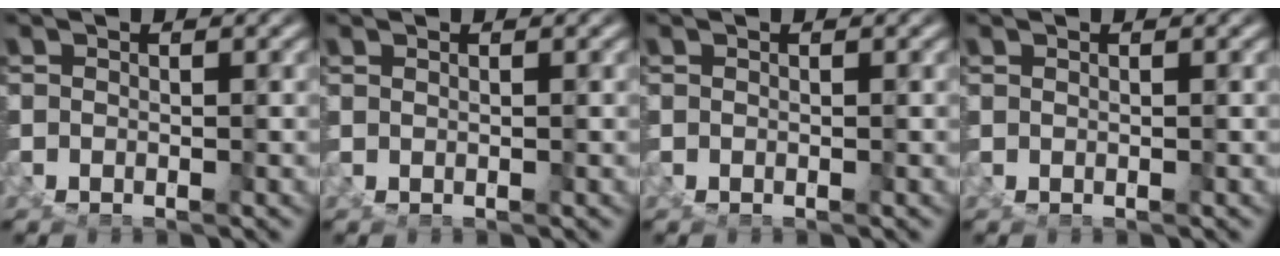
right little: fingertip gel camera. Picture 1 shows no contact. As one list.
[{"total": 1.1, "force": [0.3, -1.0, -0.4], "torque": [0.008, 0.002, 0.006]}, {"total": 0.0}, {"total": 0.8, "force": [0.2, -0.7, -0.2], "torque": [0.005, 0.001, 0.004]}]